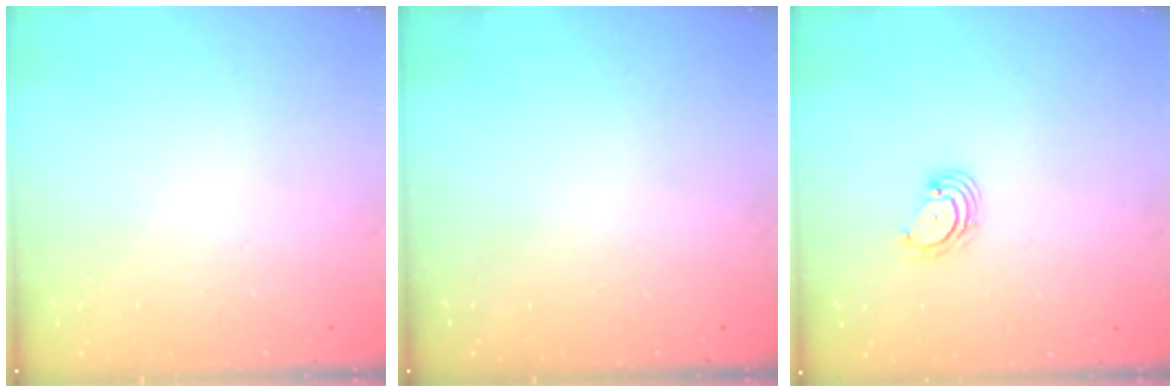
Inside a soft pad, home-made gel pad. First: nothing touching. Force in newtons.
{"total": 0.0}
{"total": 3.5, "press": 3.5, "slide": 0.4}